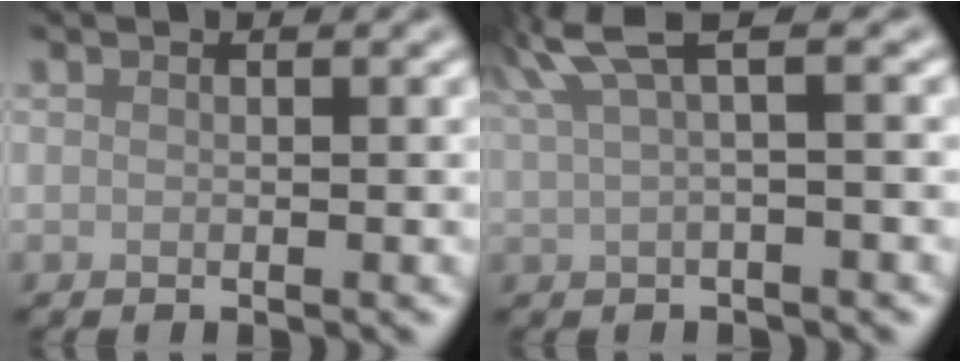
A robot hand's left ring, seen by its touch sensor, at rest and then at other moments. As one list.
[{"total": 4.7, "force": [2.6, 1.1, 3.8], "torque": [-0.068, 0.023, 0.045]}]